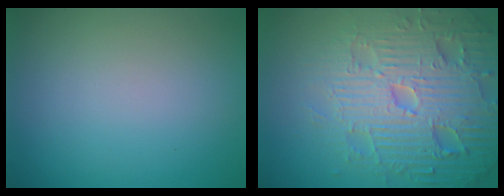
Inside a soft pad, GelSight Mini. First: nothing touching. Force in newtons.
{"total": 7.8, "press": 7.6, "slide": 1.9}